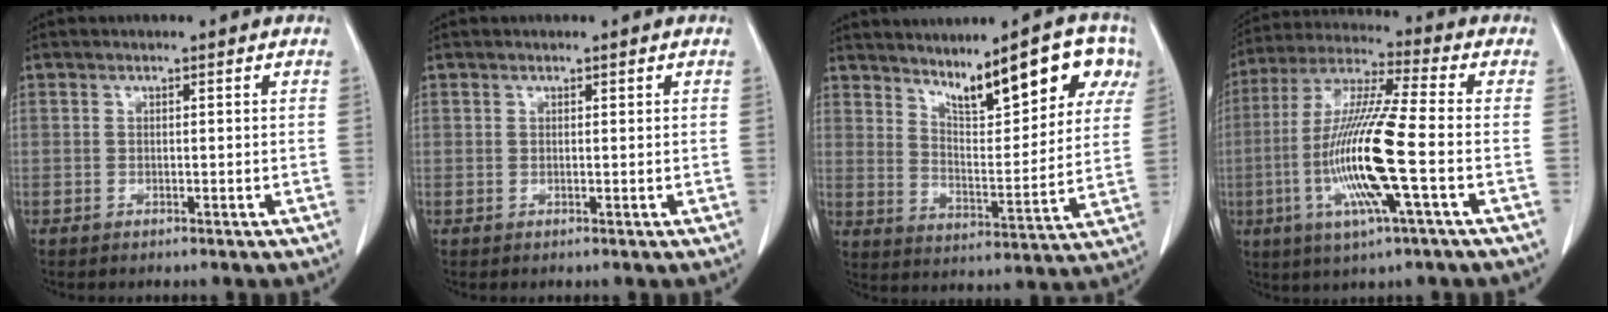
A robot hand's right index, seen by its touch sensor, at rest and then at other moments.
{"total": 0.0}
{"total": 16.4, "force": [9.4, 4.4, 12.7], "torque": [-0.184, 0.016, 0.149]}
{"total": 16.9, "force": [-3.8, 0.9, 16.4], "torque": [-0.343, -0.013, -0.078]}